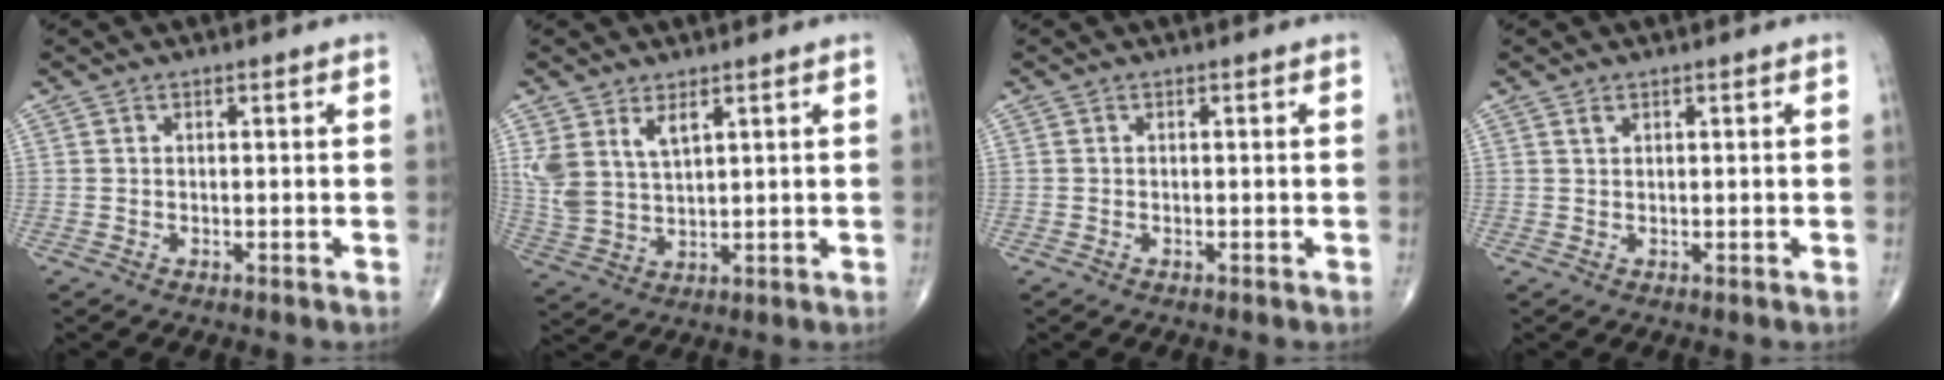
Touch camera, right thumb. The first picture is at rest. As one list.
[{"total": 7.3, "force": [3.6, 3.7, 5.1], "torque": [-0.102, -0.014, 0.083]}, {"total": 0.0}, {"total": 0.7, "force": [0.5, 0.4, 0.4], "torque": [-0.006, 0.000, 0.011]}]